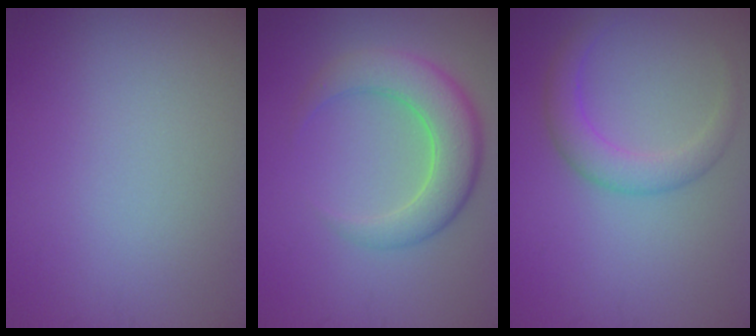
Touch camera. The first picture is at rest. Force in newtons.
{"total": 5.5, "press": 5.5, "slide": 0.4}
{"total": 3.0, "press": 3.0, "slide": 0.1}